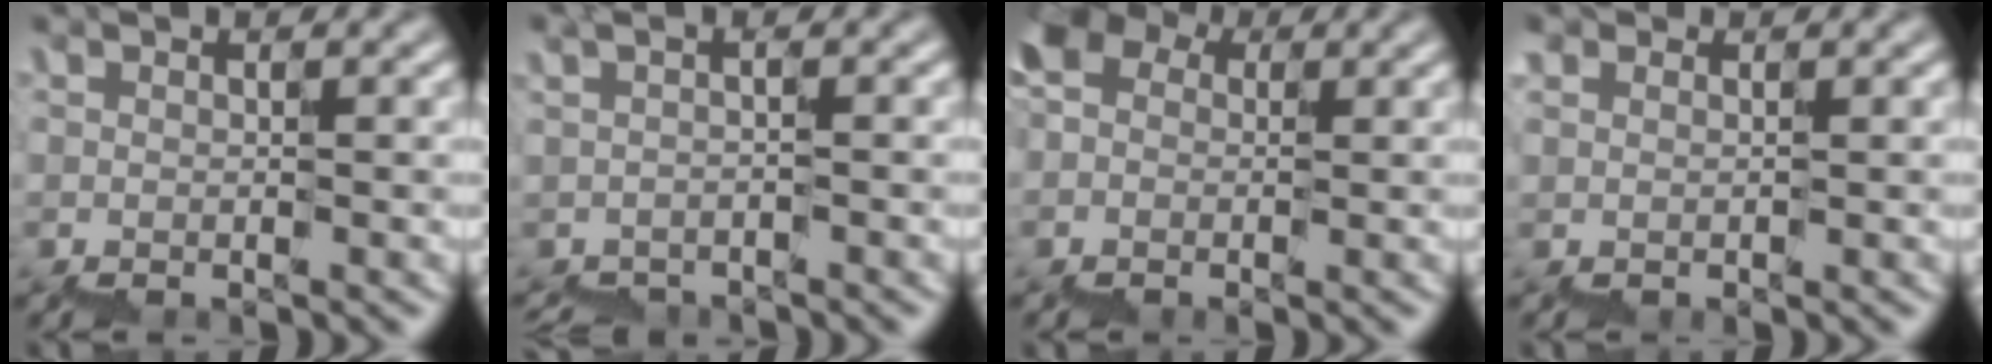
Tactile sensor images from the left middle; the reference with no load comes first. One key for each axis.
{"total": 1.5, "fx": -1.4, "fy": 0.2, "fz": 0.5, "tx": -0.008, "ty": -0.005, "tz": -0.024}
{"total": 4.8, "fx": 0.3, "fy": 4.1, "fz": 2.5, "tx": -0.032, "ty": 0.016, "tz": -0.007}
{"total": 0.6, "fx": 0.3, "fy": 0.5, "fz": 0.2, "tx": -0.002, "ty": 0.003, "tz": 0.005}